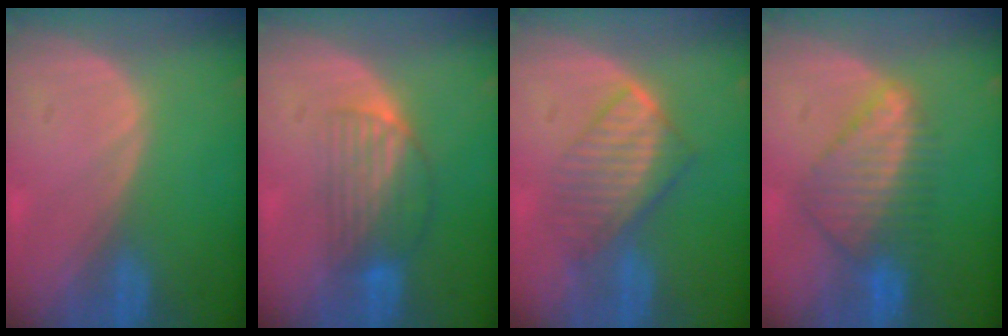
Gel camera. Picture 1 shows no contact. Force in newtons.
{"total": 6.6, "press": 5.7, "slide": 3.4}
{"total": 6.6, "press": 6.4, "slide": 1.8}
{"total": 7.6, "press": 7.1, "slide": 2.7}